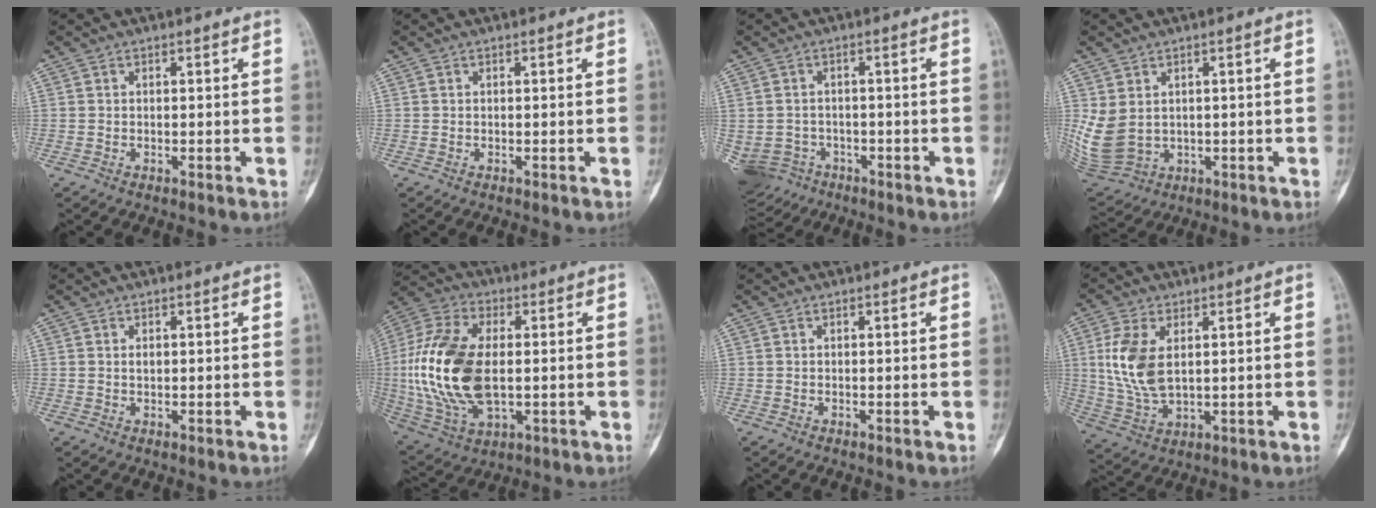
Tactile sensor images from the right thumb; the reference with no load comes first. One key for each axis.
{"total": 0.0}
{"total": 10.5, "fx": -5.1, "fy": 8.6, "fz": 3.2, "tx": -0.093, "ty": 0.031, "tz": -0.073}
{"total": 8.2, "fx": 1.3, "fy": 6.4, "fz": 4.9, "tx": -0.102, "ty": -0.010, "tz": 0.049}
{"total": 0.8, "fx": 0.2, "fy": 0.5, "fz": 0.6, "tx": -0.005, "ty": 0.001, "tz": 0.003}
{"total": 20.8, "fx": -0.2, "fy": 11.6, "fz": 17.3, "tx": -0.371, "ty": -0.002, "tz": 0.004}
{"total": 0.0}
{"total": 10.6, "fx": 2.3, "fy": 5.9, "fz": 8.6, "tx": -0.182, "ty": -0.010, "tz": 0.055}